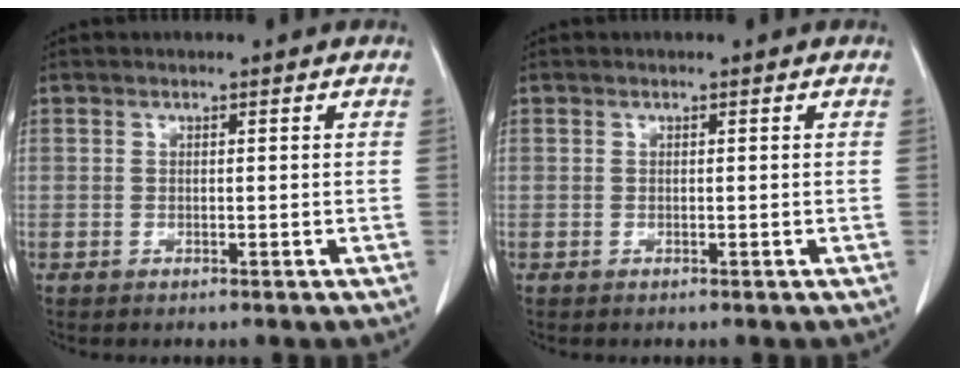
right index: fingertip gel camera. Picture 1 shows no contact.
{"total": 0.0}